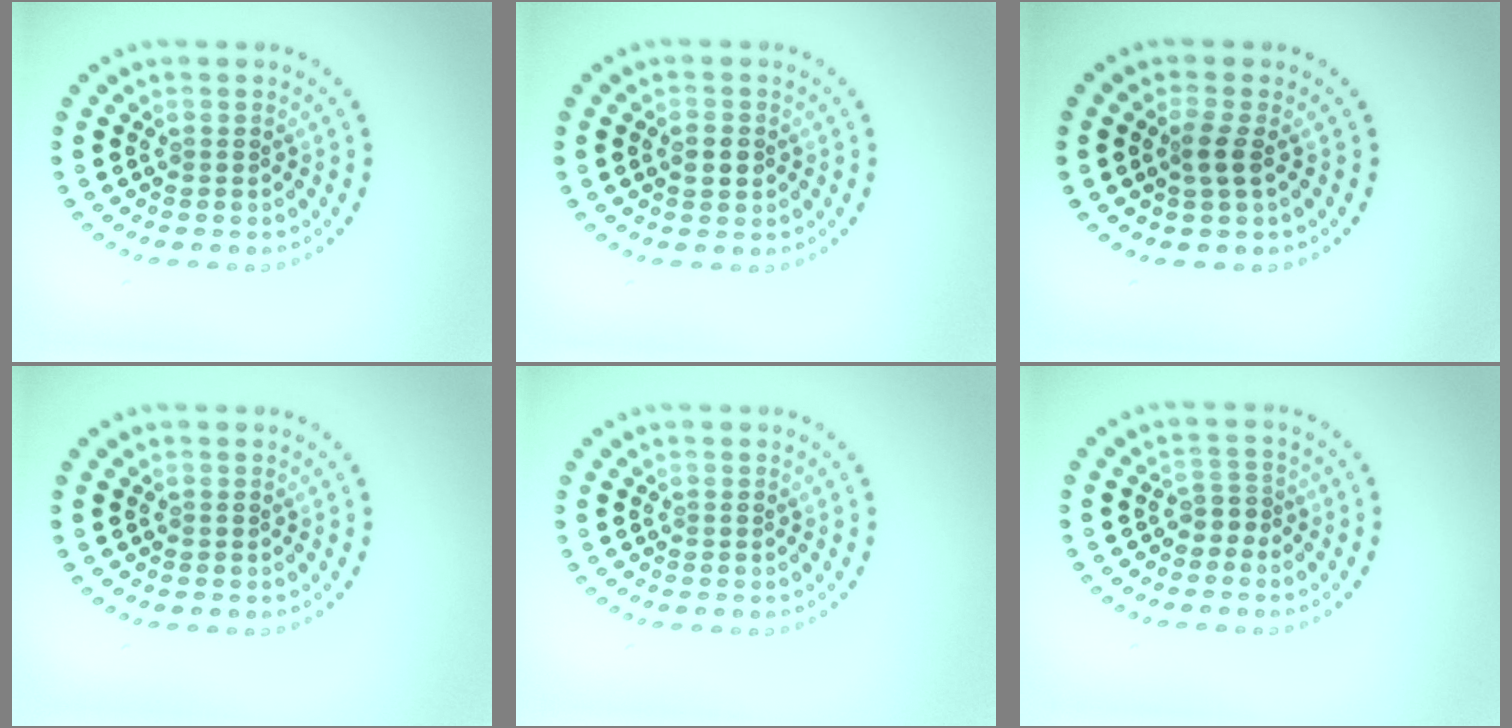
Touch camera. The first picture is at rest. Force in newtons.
{"total": 1.6, "press": 1.6, "slide": 0.0}
{"total": 1.7, "press": 1.4, "slide": 1.0}
{"total": 0.0}
{"total": 0.0}
{"total": 1.6, "press": 1.2, "slide": 1.0}